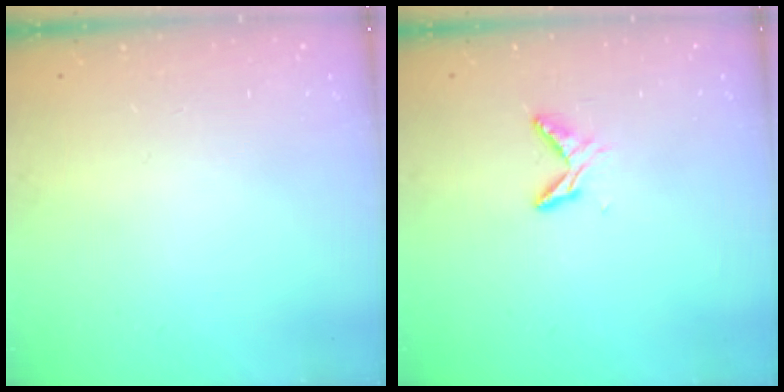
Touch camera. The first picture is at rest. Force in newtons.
{"total": 6.1, "press": 6.1, "slide": 0.6}